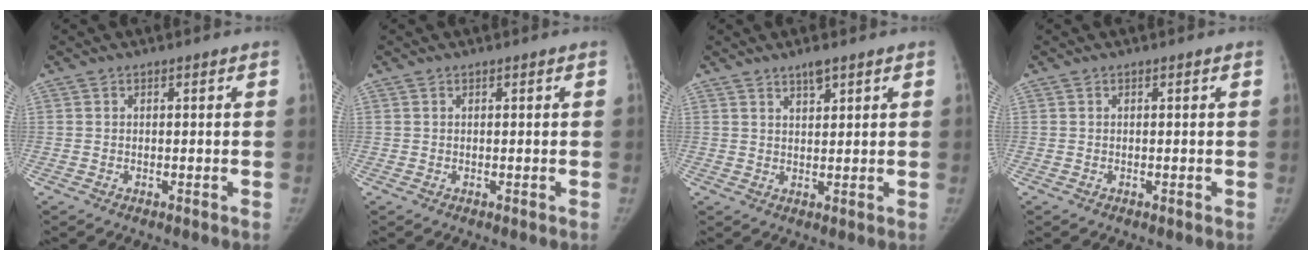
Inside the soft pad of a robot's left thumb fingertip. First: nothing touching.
{"total": 0.0}
{"total": 2.7, "force": [2.1, 0.8, 1.5], "torque": [-0.016, -0.013, 0.036]}
{"total": 0.0}